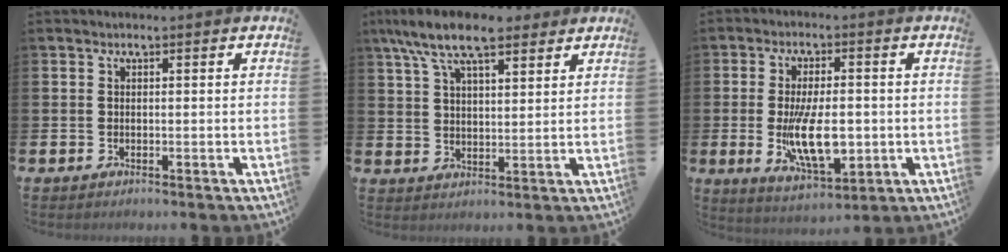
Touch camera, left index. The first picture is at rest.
{"total": 8.8, "force": [7.1, 2.8, 4.4], "torque": [-0.096, -0.016, 0.128]}
{"total": 8.7, "force": [-1.0, 4.0, 7.6], "torque": [-0.138, -0.003, -0.019]}